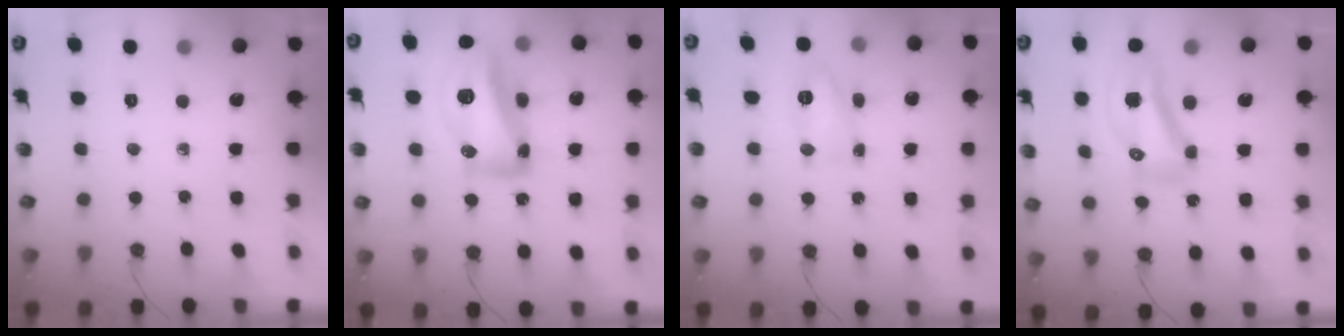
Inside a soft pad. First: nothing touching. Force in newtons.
{"total": 18.3, "press": 18.3, "slide": 1.5}
{"total": 22.7, "press": 10.7, "slide": 20.0}
{"total": 10.6, "press": 10.6, "slide": 0.8}